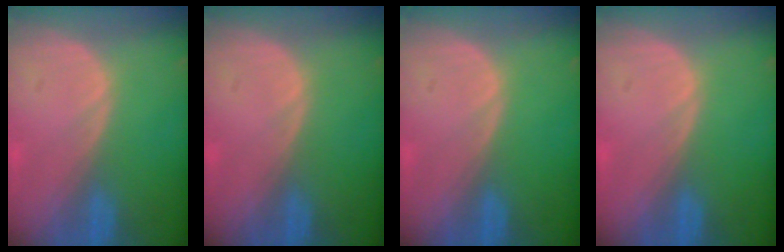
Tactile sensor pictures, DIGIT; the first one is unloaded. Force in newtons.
{"total": 0.0}
{"total": 0.0}
{"total": 0.0}